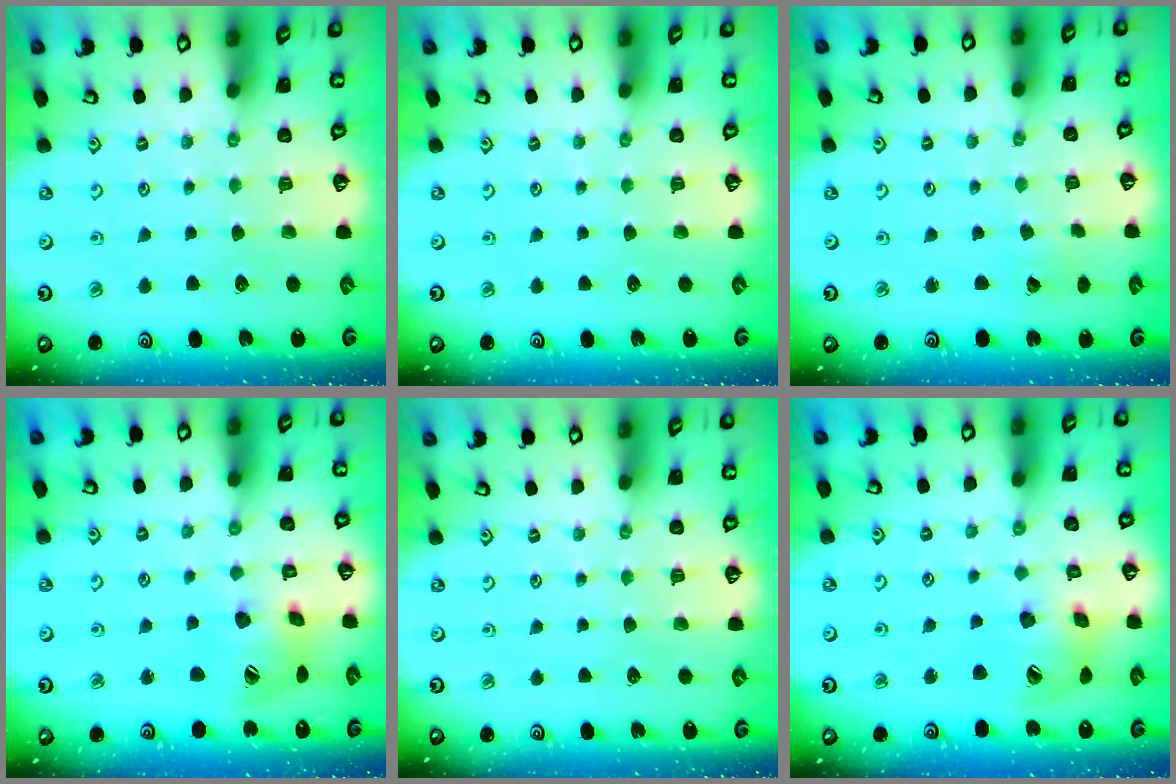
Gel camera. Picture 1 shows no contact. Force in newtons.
{"total": 0.0}
{"total": 2.7, "press": 2.6, "slide": 0.4}
{"total": 15.0, "press": 14.9, "slide": 1.9}
{"total": 0.0}
{"total": 15.1, "press": 14.9, "slide": 2.4}